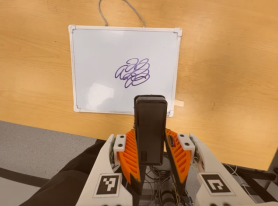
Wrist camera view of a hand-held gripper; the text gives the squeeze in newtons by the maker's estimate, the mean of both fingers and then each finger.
{"total": 4.3, "left": 2.9, "right": 5.7}